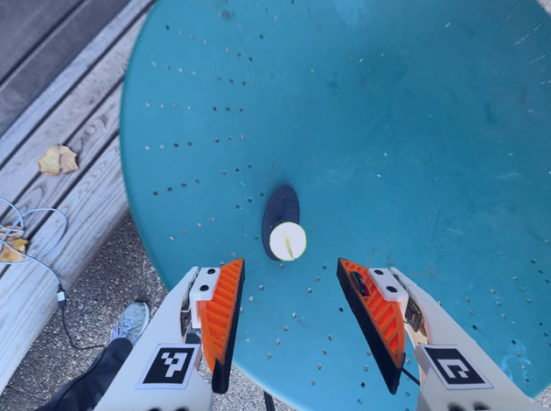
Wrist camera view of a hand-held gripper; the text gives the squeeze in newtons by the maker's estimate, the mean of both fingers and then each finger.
{"total": 0.5, "left": 0.4, "right": 0.6}